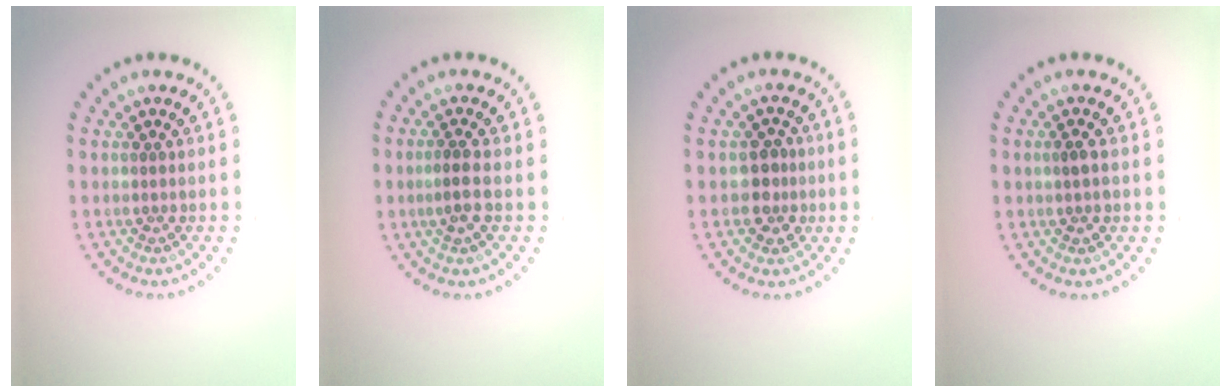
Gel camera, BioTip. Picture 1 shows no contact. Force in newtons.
{"total": 1.8, "press": 1.7, "slide": 0.8}
{"total": 2.4, "press": 2.3, "slide": 0.9}
{"total": 1.2, "press": 1.1, "slide": 0.1}